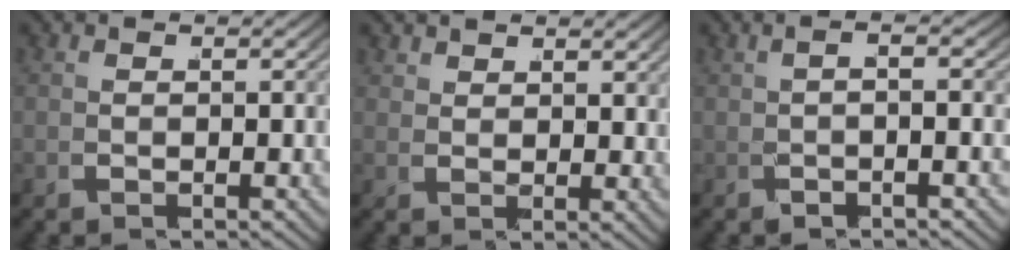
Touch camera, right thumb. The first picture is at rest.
{"total": 2.2, "force": [2.1, 0.4, 0.1], "torque": [0.003, -0.004, 0.042]}
{"total": 0.8, "force": [-0.3, -0.6, 0.5], "torque": [-0.020, 0.020, -0.016]}